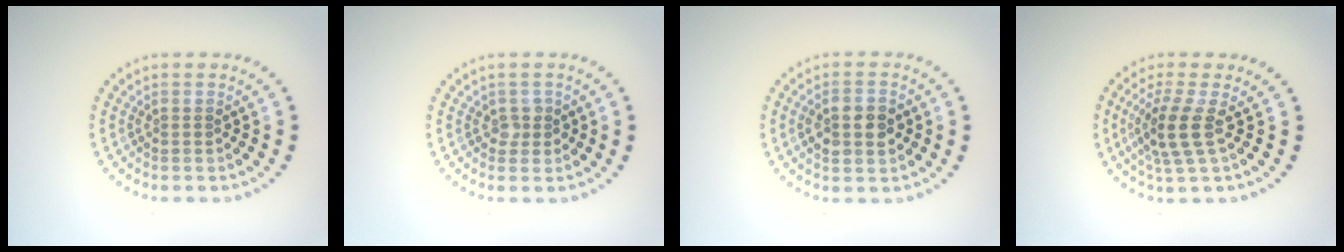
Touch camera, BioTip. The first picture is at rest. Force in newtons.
{"total": 1.0, "press": 0.9, "slide": 0.4}
{"total": 2.9, "press": 2.9, "slide": 0.2}
{"total": 3.3, "press": 2.5, "slide": 2.1}